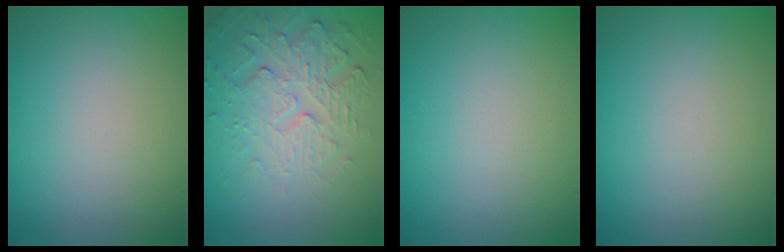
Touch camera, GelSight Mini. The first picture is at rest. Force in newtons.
{"total": 5.8, "press": 3.5, "slide": 4.7}
{"total": 0.0}
{"total": 0.0}